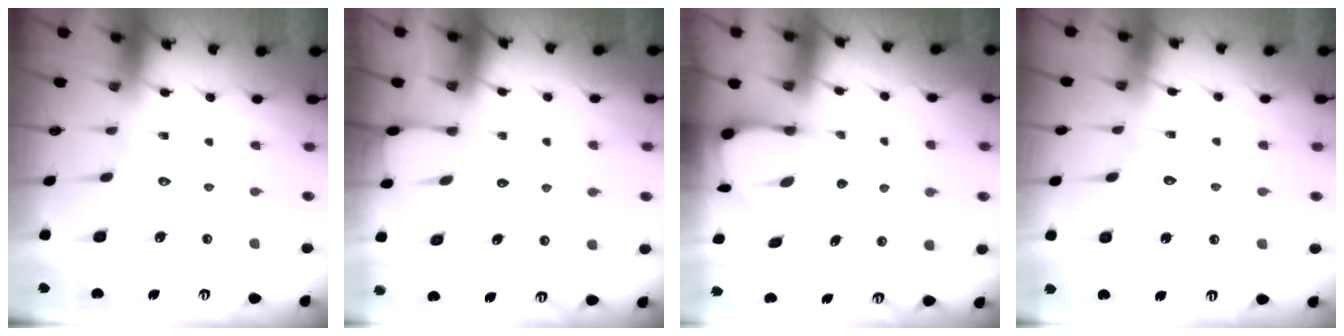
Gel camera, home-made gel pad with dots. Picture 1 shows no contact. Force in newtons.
{"total": 1.0, "press": 0.9, "slide": 0.1}
{"total": 3.6, "press": 3.6, "slide": 0.3}
{"total": 3.5, "press": 3.4, "slide": 0.4}